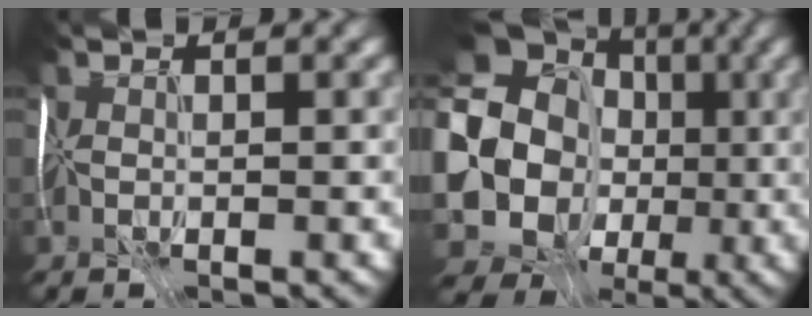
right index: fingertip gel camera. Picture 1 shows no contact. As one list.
[{"total": 15.8, "force": [0.4, 13.7, 7.8], "torque": [-0.159, -0.007, -0.012]}]